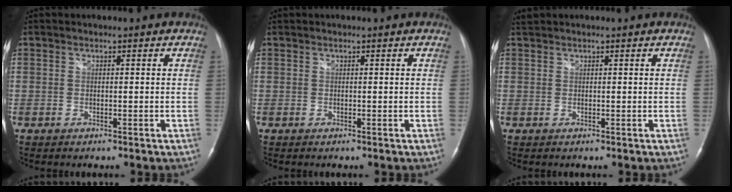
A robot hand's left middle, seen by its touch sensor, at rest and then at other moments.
{"total": 0.0}
{"total": 0.9, "force": [0.9, -0.1, 0.1], "torque": [-0.012, 0.014, 0.023]}